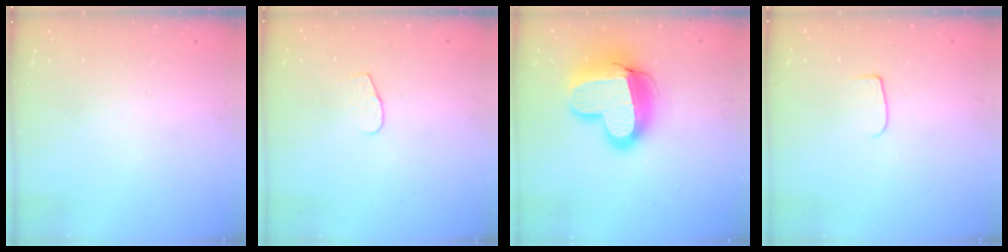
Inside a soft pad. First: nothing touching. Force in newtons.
{"total": 4.6, "press": 4.6, "slide": 0.4}
{"total": 18.3, "press": 18.3, "slide": 1.4}
{"total": 5.3, "press": 5.2, "slide": 0.6}